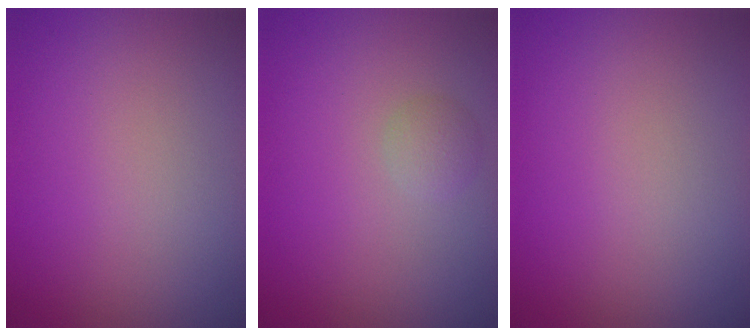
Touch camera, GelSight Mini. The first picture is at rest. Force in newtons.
{"total": 1.2, "press": 1.2, "slide": 0.1}
{"total": 0.0}